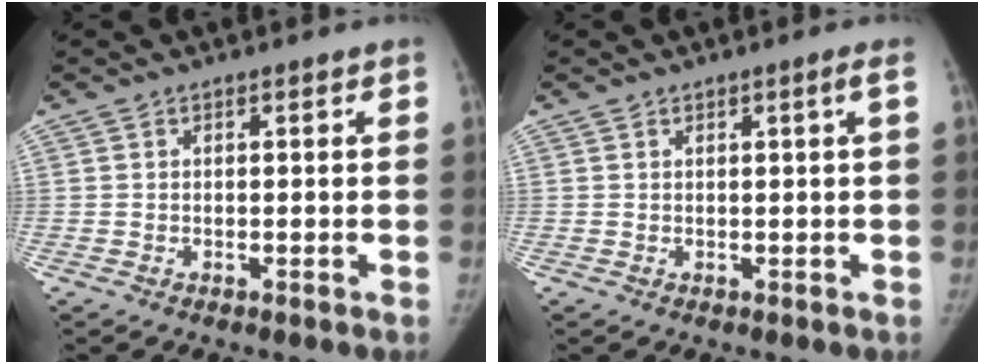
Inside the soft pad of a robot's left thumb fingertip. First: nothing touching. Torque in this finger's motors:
{"motor_torque": [-0.27, -0.28, 0.43, 0.29, -0.24]}